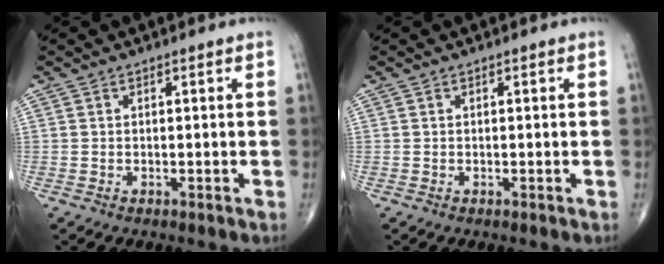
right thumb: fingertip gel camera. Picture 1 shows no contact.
{"total": 0.0}